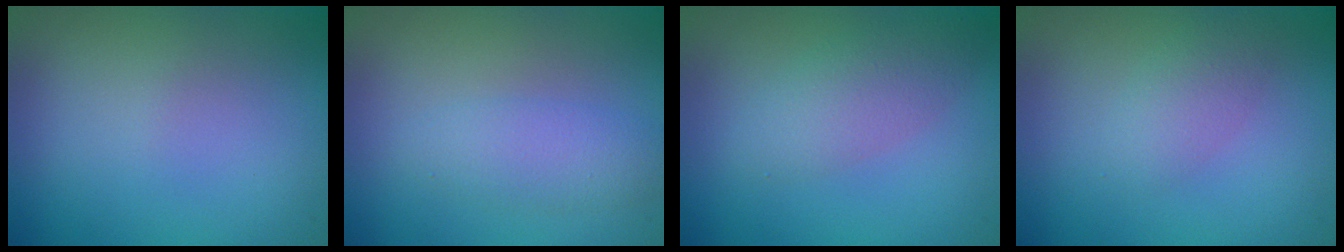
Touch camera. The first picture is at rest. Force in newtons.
{"total": 2.4, "press": 2.4, "slide": 0.0}
{"total": 2.8, "press": 2.8, "slide": 0.0}
{"total": 1.8, "press": 1.8, "slide": 0.1}